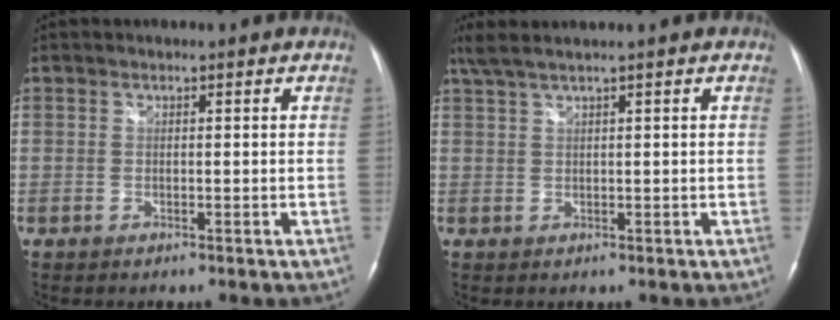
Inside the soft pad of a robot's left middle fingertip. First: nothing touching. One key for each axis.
{"total": 4.2, "fx": 3.1, "fy": -0.5, "fz": 2.8, "tx": -0.062, "ty": 0.031, "tz": 0.064}